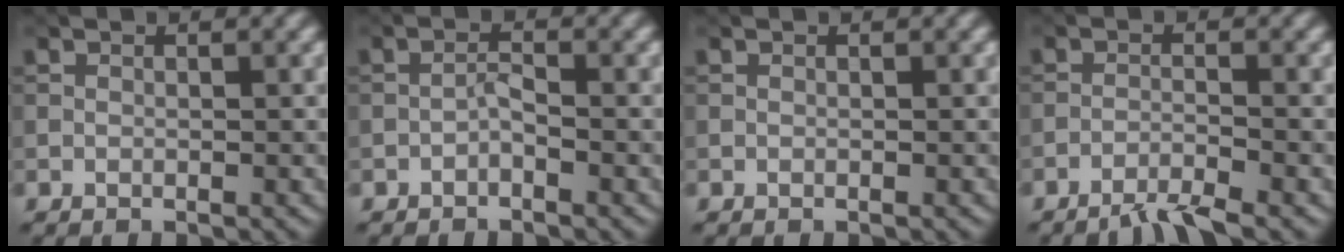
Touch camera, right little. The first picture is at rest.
{"total": 1.1, "force": [-0.7, 0.2, 0.7], "torque": [-0.016, 0.006, -0.015]}
{"total": 0.0}
{"total": 2.9, "force": [-2.3, 0.2, 1.7], "torque": [-0.028, 0.002, -0.052]}